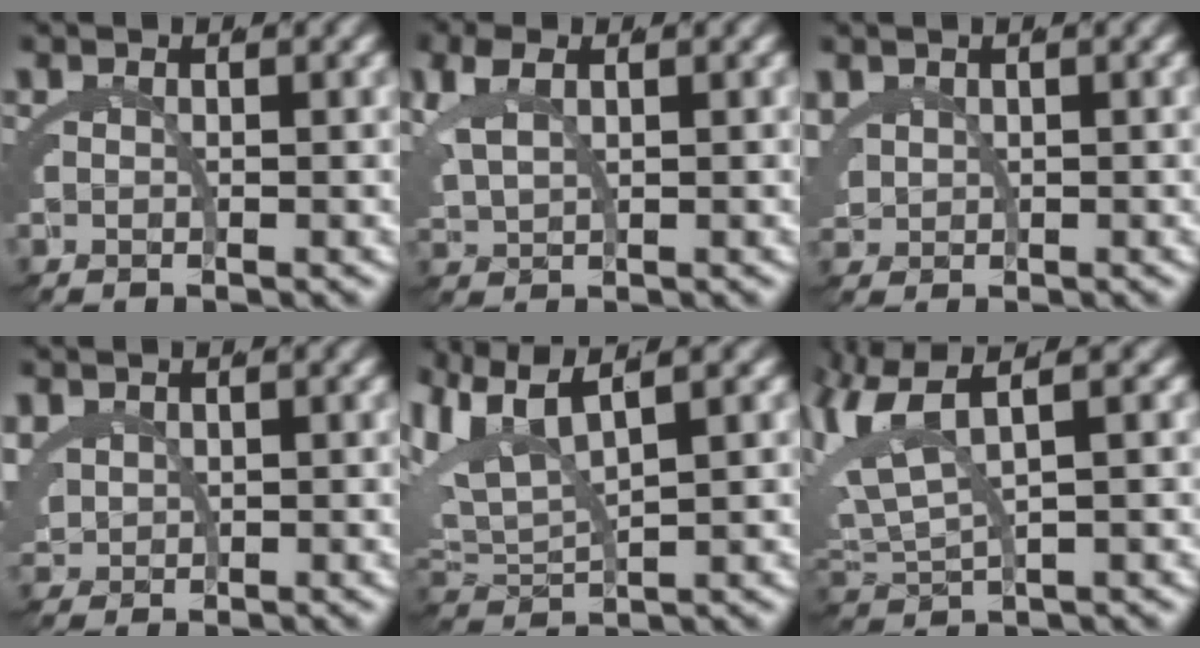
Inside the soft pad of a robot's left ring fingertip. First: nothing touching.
{"total": 2.7, "force": [2.0, 1.1, 1.5], "torque": [-0.038, 0.005, 0.041]}
{"total": 2.9, "force": [1.0, 2.5, 1.3], "torque": [-0.039, -0.008, 0.024]}
{"total": 3.3, "force": [1.2, 2.7, 1.4], "torque": [-0.044, -0.009, 0.030]}
{"total": 5.7, "force": [3.4, 2.4, 3.9], "torque": [-0.112, 0.001, 0.068]}
{"total": 5.3, "force": [2.4, 2.0, 4.3], "torque": [-0.104, 0.001, 0.053]}